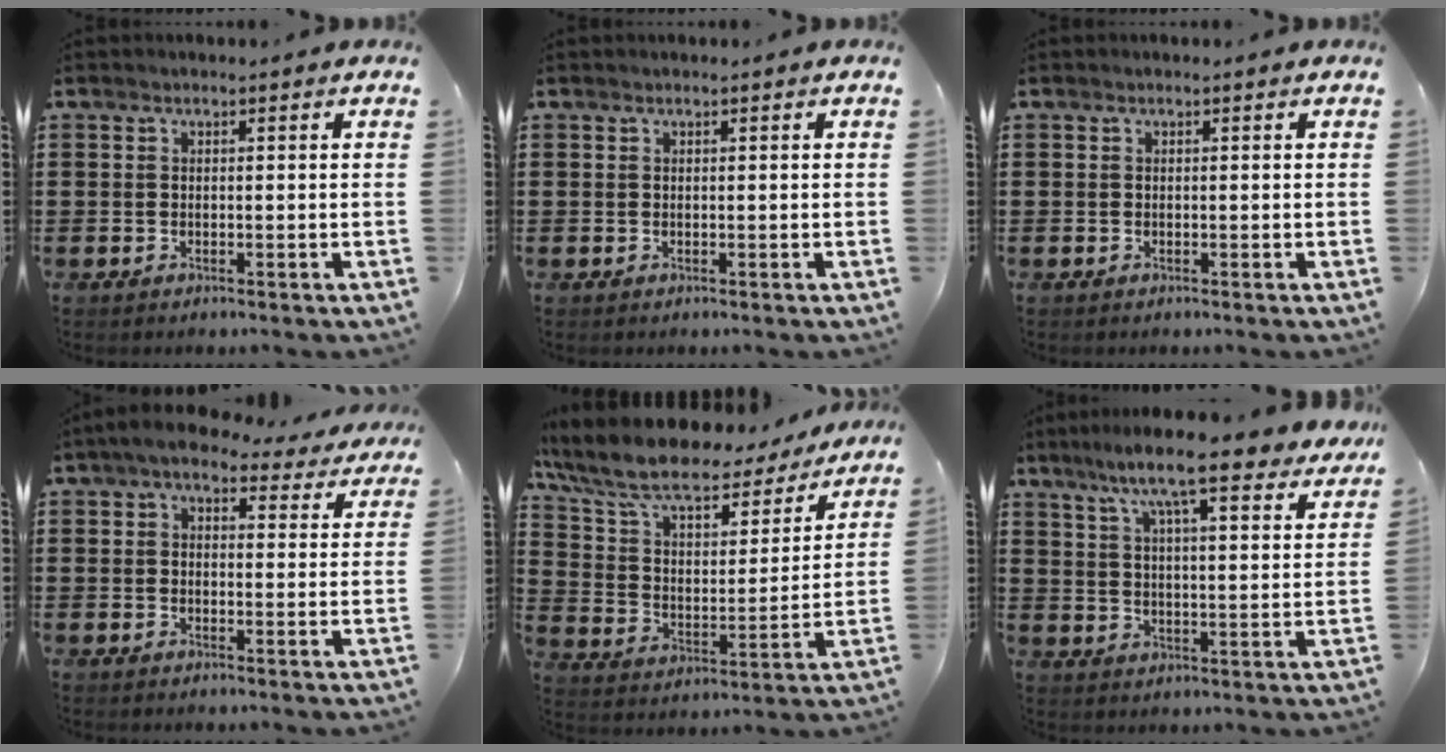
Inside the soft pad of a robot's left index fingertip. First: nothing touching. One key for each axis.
{"total": 0.0}
{"total": 0.0}
{"total": 5.6, "fx": 4.7, "fy": 1.6, "fz": 2.5, "tx": -0.059, "ty": -0.015, "tz": 0.083}
{"total": 9.4, "fx": 7.9, "fy": 2.7, "fz": 4.4, "tx": -0.120, "ty": -0.050, "tz": 0.135}
{"total": 10.3, "fx": 8.5, "fy": 0.7, "fz": 5.9, "tx": -0.126, "ty": -0.039, "tz": 0.140}